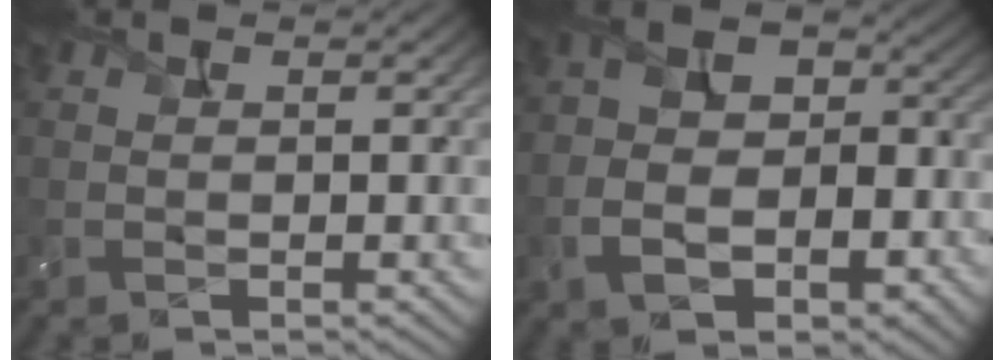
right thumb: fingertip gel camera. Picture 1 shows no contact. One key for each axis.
{"total": 10.8, "fx": -3.7, "fy": 7.1, "fz": 7.2, "tx": -0.135, "ty": -0.021, "tz": -0.070}